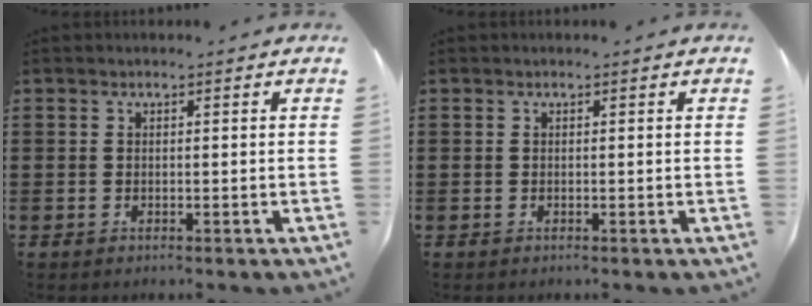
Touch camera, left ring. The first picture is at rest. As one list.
[{"total": 0.0}]